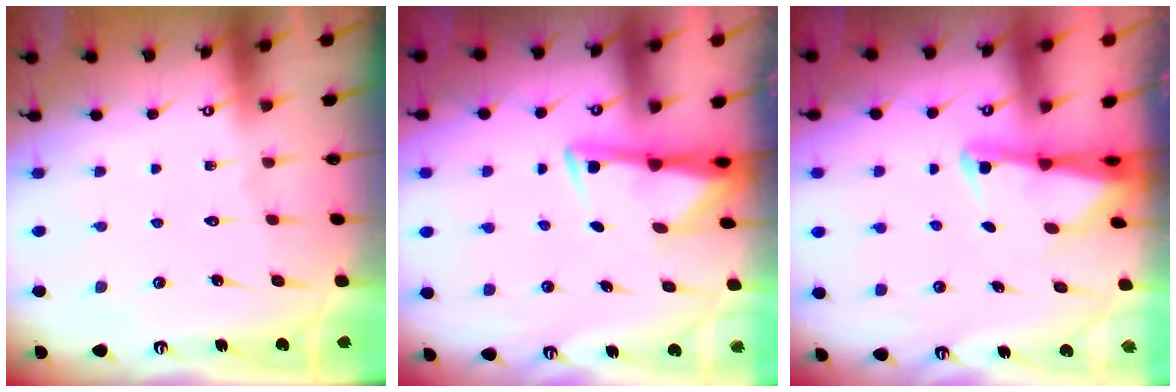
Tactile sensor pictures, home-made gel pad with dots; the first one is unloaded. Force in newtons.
{"total": 2.8, "press": 2.8, "slide": 0.5}
{"total": 2.6, "press": 2.6, "slide": 0.5}